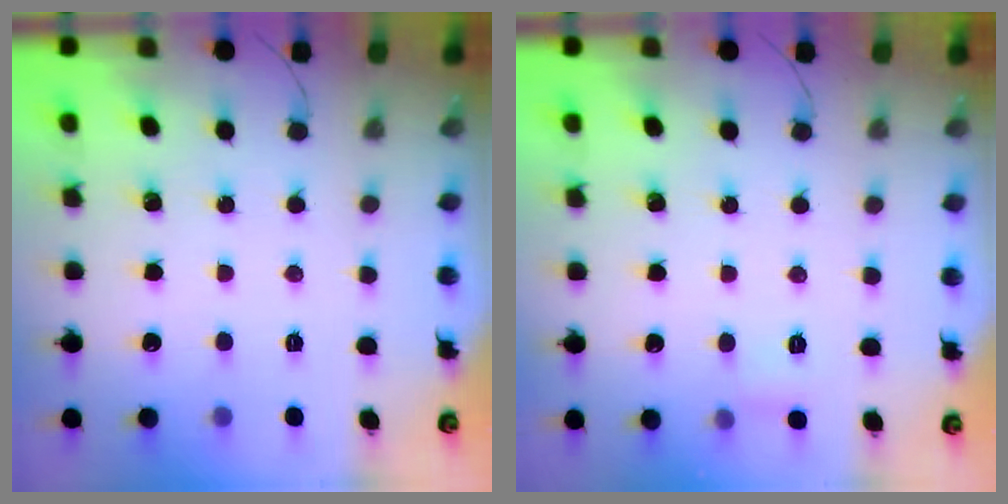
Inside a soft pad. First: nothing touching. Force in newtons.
{"total": 4.3, "press": 4.1, "slide": 1.4}